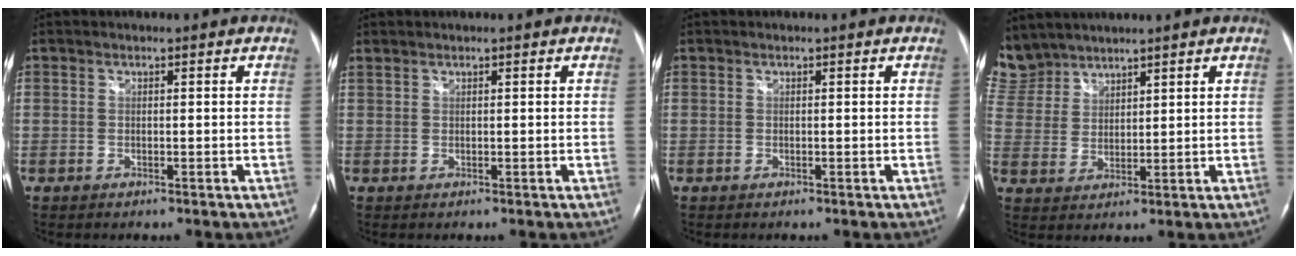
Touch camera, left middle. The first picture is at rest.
{"total": 0.5, "force": [0.5, 0.0, 0.0], "torque": [-0.015, 0.011, 0.018]}
{"total": 0.0}
{"total": 9.5, "force": [8.4, 4.4, 0.9], "torque": [-0.044, 0.015, 0.185]}